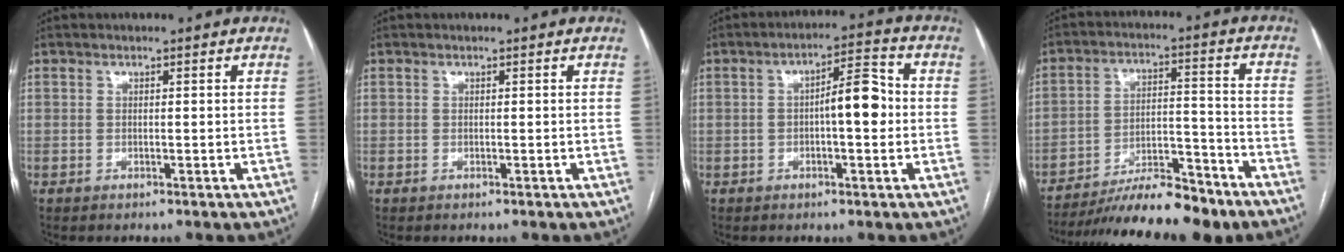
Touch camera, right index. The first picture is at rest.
{"total": 0.0}
{"total": 6.9, "force": [-0.3, 1.8, 6.7], "torque": [-0.101, 0.024, -0.005]}
{"total": 15.2, "force": [-12.9, 2.5, 7.7], "torque": [-0.121, 0.011, -0.211]}